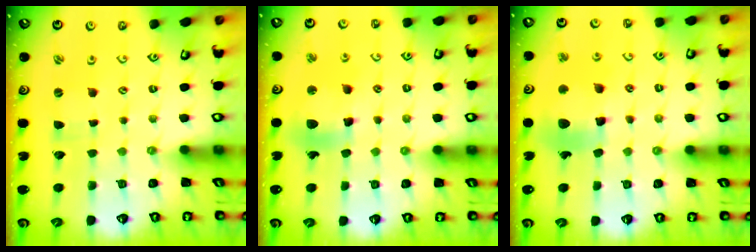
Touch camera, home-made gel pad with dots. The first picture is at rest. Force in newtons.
{"total": 12.3, "press": 12.2, "slide": 1.7}
{"total": 12.5, "press": 12.4, "slide": 1.5}